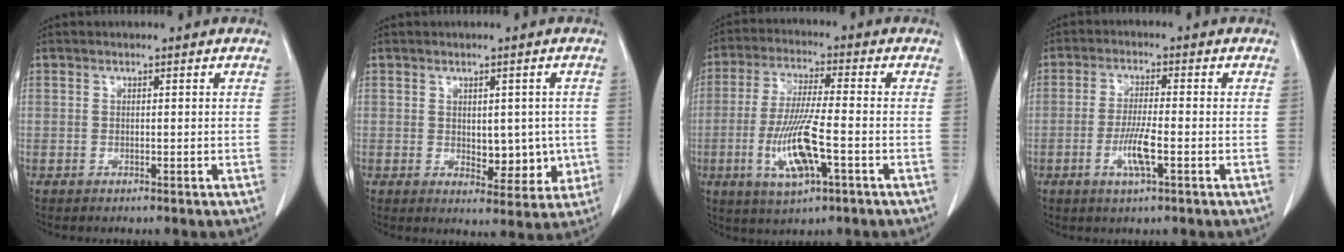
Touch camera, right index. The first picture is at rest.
{"total": 6.3, "force": [-0.3, 3.5, 5.2], "torque": [-0.055, -0.001, 0.010]}
{"total": 10.8, "force": [-3.3, 1.4, 10.2], "torque": [-0.208, -0.014, -0.061]}
{"total": 5.5, "force": [-1.9, 0.4, 5.1], "torque": [-0.101, -0.008, -0.035]}